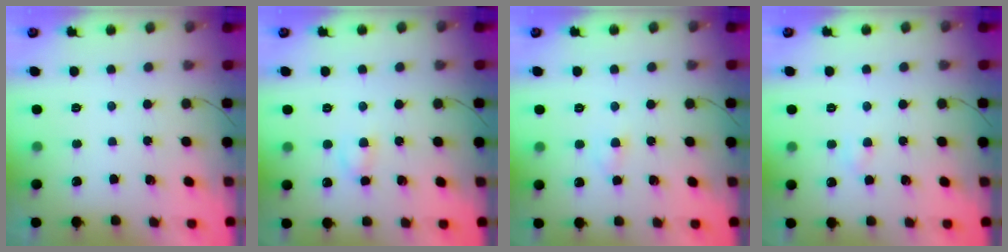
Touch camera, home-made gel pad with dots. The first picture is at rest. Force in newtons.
{"total": 2.8, "press": 2.6, "slide": 1.2}
{"total": 2.7, "press": 2.5, "slide": 0.9}
{"total": 2.7, "press": 2.6, "slide": 0.9}